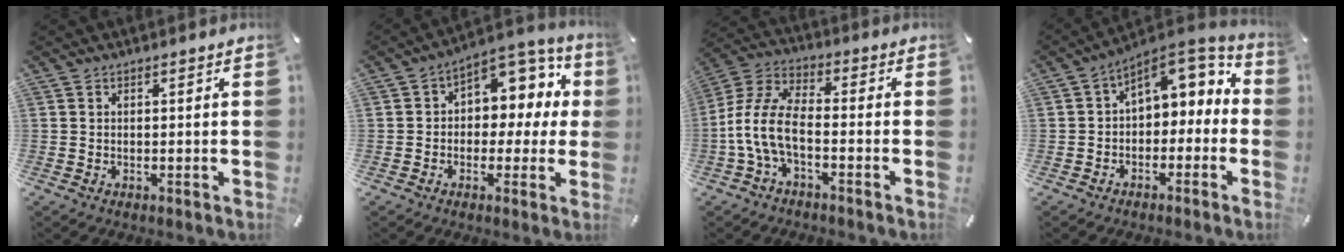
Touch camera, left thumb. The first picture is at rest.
{"total": 9.2, "force": [2.4, 7.0, 5.5], "torque": [-0.075, -0.023, 0.046]}
{"total": 9.6, "force": [-4.0, 4.9, 7.3], "torque": [-0.165, -0.001, -0.077]}
{"total": 8.6, "force": [3.0, 5.9, 5.4], "torque": [-0.079, -0.021, 0.056]}